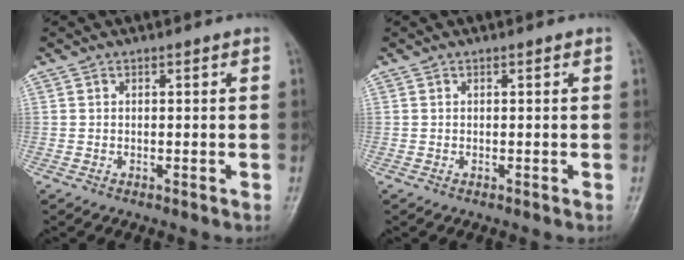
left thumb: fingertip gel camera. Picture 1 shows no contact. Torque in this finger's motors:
{"motor_torque": [0.00, 0.00, -0.03, 0.02, 0.00]}